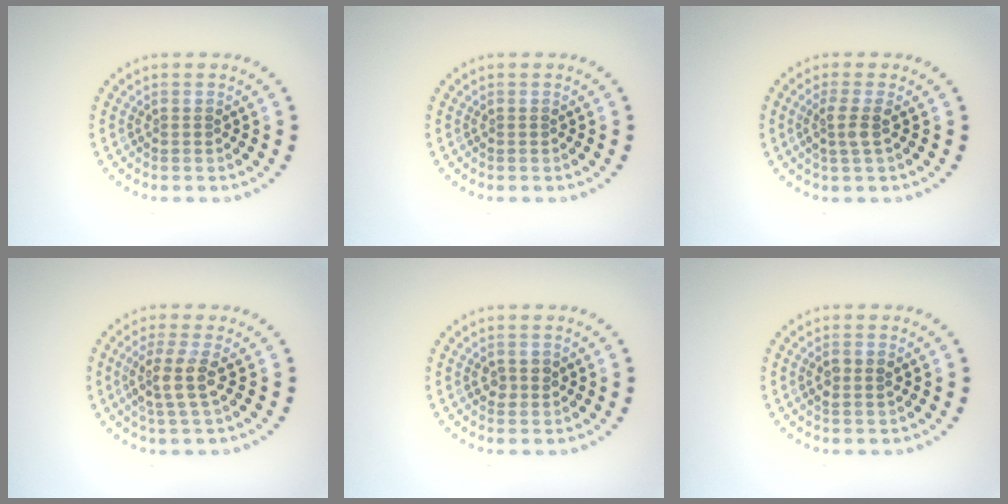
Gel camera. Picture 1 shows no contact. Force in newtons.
{"total": 0.0}
{"total": 1.9, "press": 1.5, "slide": 1.2}
{"total": 2.9, "press": 2.3, "slide": 1.8}
{"total": 1.5, "press": 1.5, "slide": 0.2}
{"total": 1.6, "press": 1.6, "slide": 0.4}